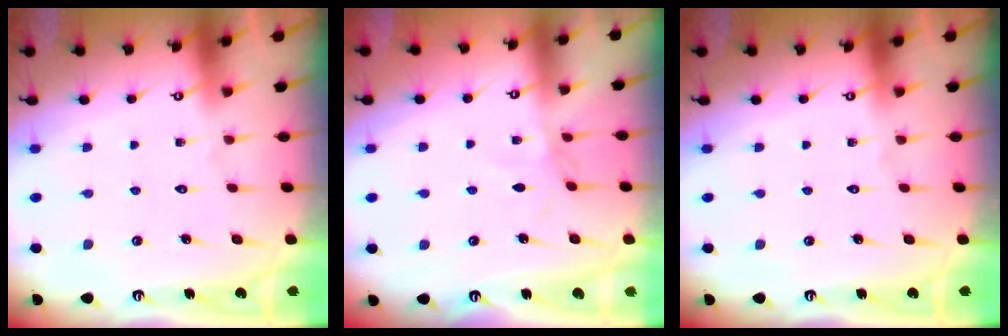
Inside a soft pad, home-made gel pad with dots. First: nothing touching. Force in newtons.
{"total": 2.2, "press": 2.2, "slide": 0.4}
{"total": 0.0}